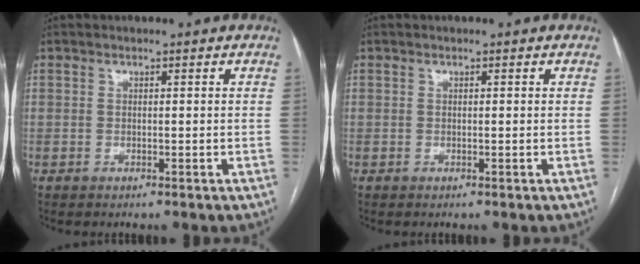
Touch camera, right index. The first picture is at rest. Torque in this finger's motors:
{"motor_torque": [-0.18, 0.08, 0.02, 0.01]}